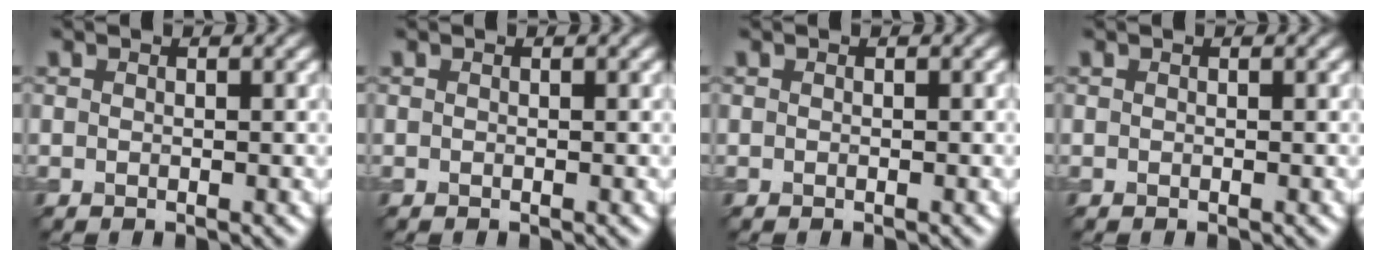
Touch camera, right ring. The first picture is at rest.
{"total": 0.0}
{"total": 0.0}
{"total": 0.0}